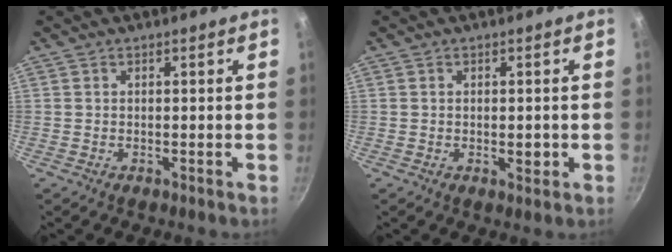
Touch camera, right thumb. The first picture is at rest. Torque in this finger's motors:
{"motor_torque": [0.31, -0.40, 0.29, -0.55, 0.01]}